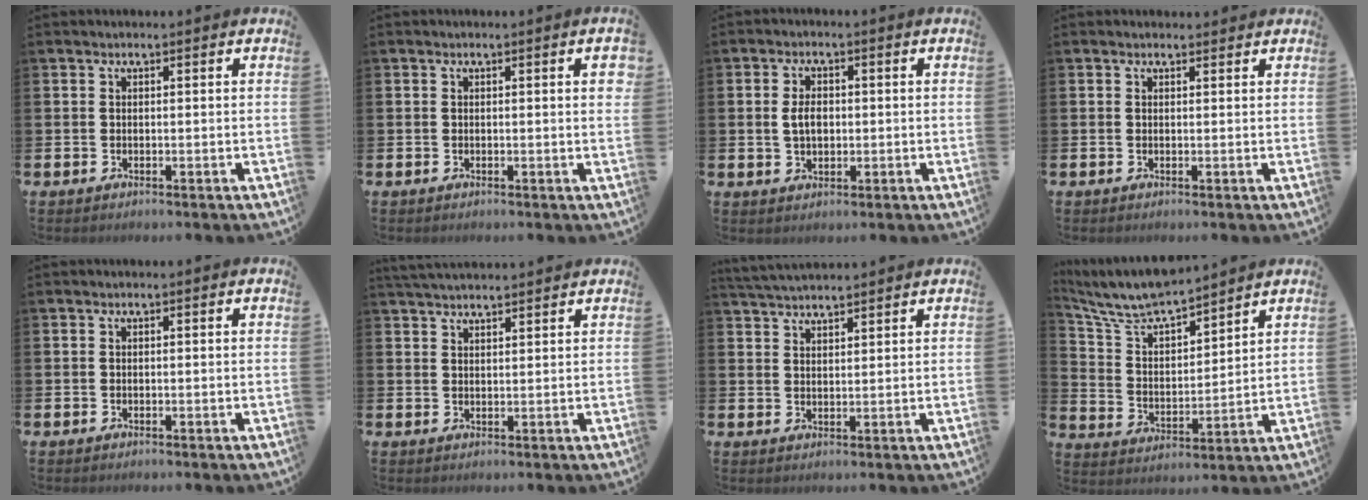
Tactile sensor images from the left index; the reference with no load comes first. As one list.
[{"total": 1.8, "force": [0.3, 0.1, 1.7], "torque": [-0.031, 0.003, 0.002]}, {"total": 3.3, "force": [0.3, 2.1, 2.6], "torque": [-0.035, 0.002, -0.001]}, {"total": 0.9, "force": [0.8, 0.3, 0.2], "torque": [0.004, 0.000, 0.012]}, {"total": 0.0}, {"total": 3.0, "force": [2.9, 0.2, 0.3], "torque": [-0.012, -0.010, 0.054]}, {"total": 3.6, "force": [3.6, 0.3, 0.5], "torque": [-0.019, -0.014, 0.067]}, {"total": 7.9, "force": [7.4, 1.5, 2.4], "torque": [-0.084, -0.047, 0.133]}]